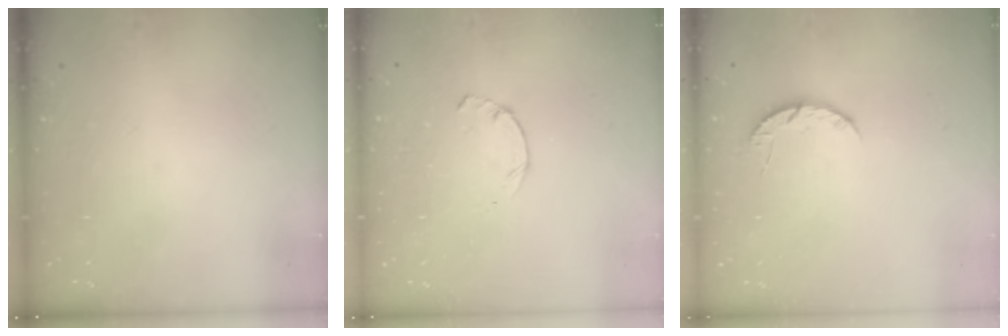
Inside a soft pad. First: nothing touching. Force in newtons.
{"total": 1.7, "press": 1.6, "slide": 0.4}
{"total": 5.0, "press": 4.9, "slide": 0.6}